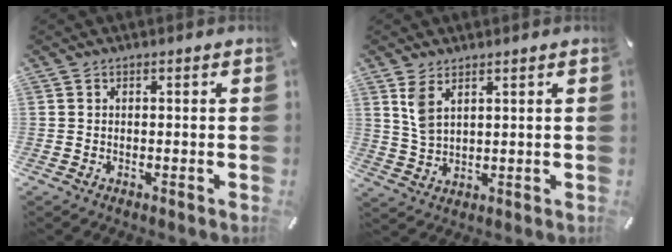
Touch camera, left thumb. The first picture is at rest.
{"total": 4.9, "force": [2.9, 2.3, 3.2], "torque": [-0.070, -0.003, 0.055]}